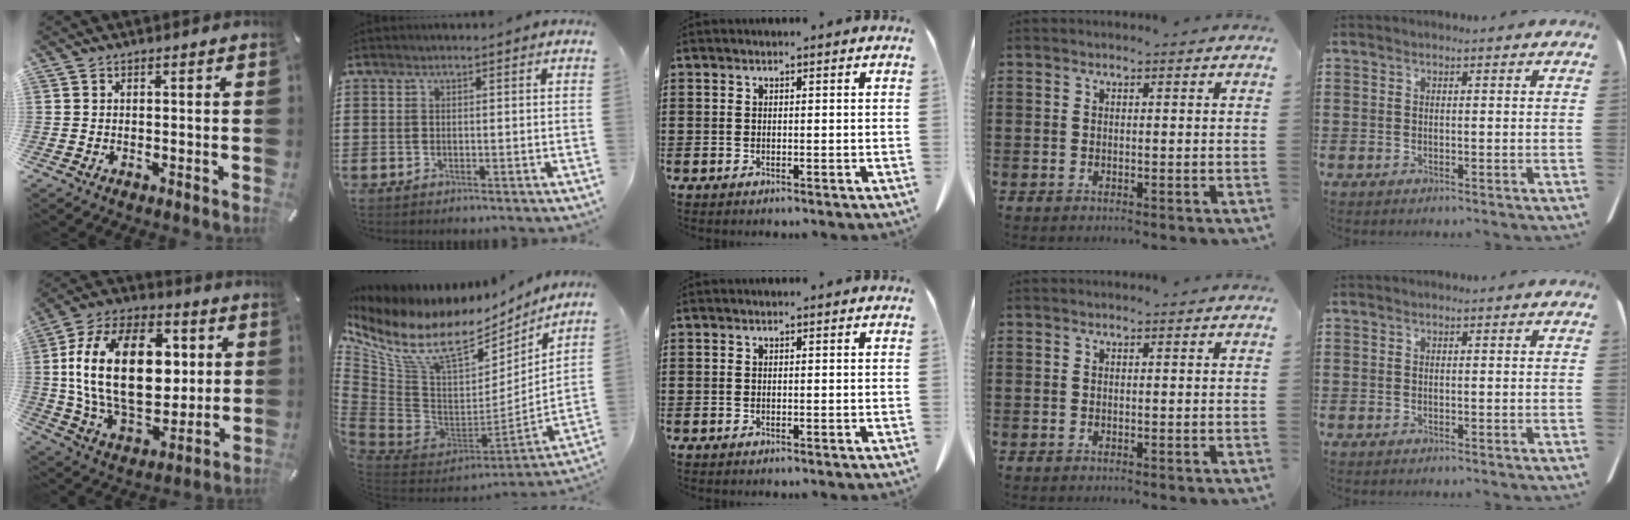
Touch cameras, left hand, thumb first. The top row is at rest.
{"thumb": {"total": 25.7, "force": [3.4, 16.4, 19.4], "torque": [-0.371, 0.003, 0.059]}, "index": {"total": 14.0, "force": [9.1, 6.2, 8.7], "torque": [-0.207, -0.062, 0.158]}}